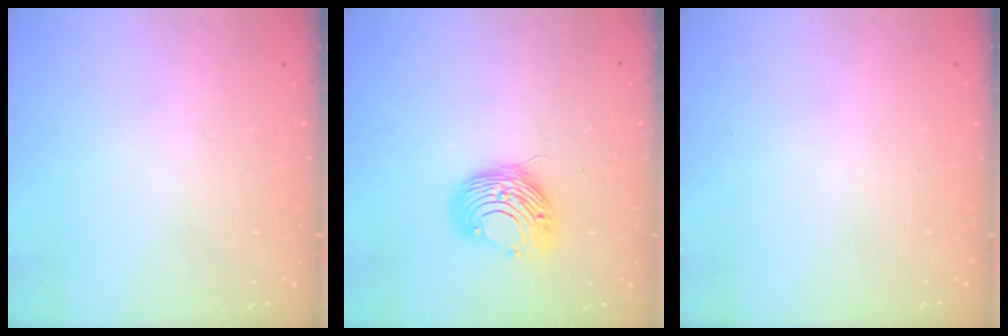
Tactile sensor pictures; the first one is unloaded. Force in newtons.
{"total": 9.5, "press": 9.5, "slide": 0.1}
{"total": 0.0}